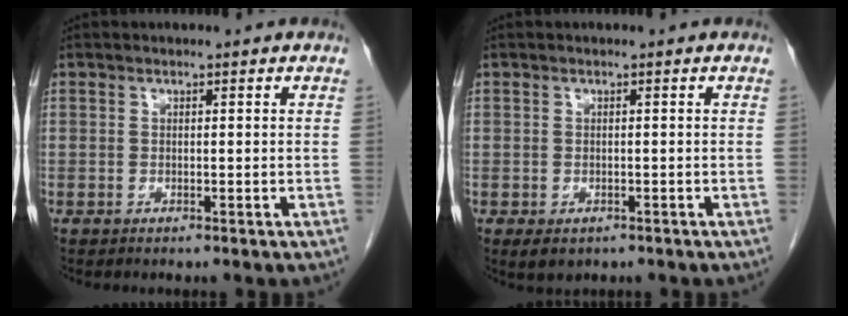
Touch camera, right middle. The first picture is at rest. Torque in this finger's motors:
{"motor_torque": [0.32, -0.13, 0.04, 0.02]}